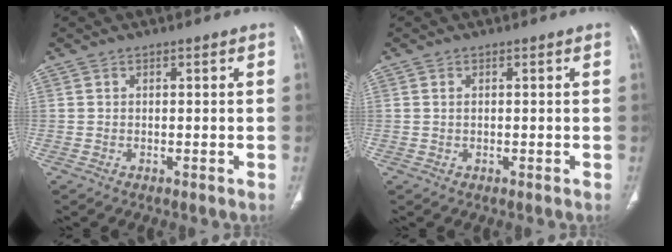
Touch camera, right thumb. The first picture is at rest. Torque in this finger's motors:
{"motor_torque": [0.17, -0.04, -0.35, 0.38, 0.07]}